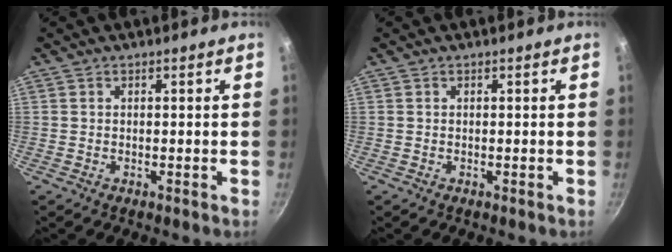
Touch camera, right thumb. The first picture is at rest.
{"total": 0.0}